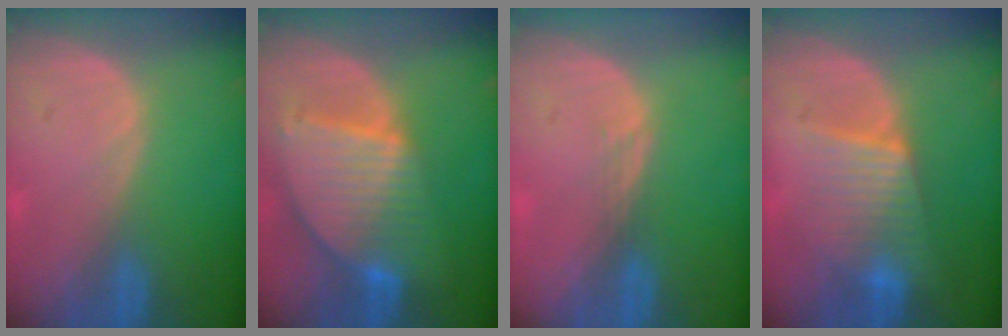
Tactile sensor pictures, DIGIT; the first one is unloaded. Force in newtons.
{"total": 9.4, "press": 8.1, "slide": 4.9}
{"total": 1.1, "press": 0.9, "slide": 0.7}
{"total": 6.4, "press": 6.3, "slide": 1.0}